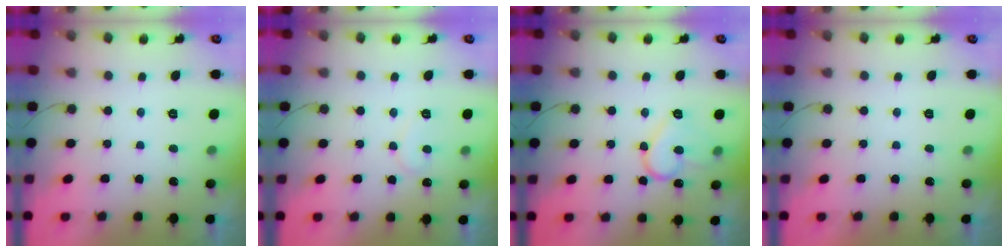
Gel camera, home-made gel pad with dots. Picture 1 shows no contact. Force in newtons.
{"total": 6.2, "press": 6.2, "slide": 0.4}
{"total": 12.7, "press": 12.7, "slide": 0.8}
{"total": 1.9, "press": 1.9, "slide": 0.1}